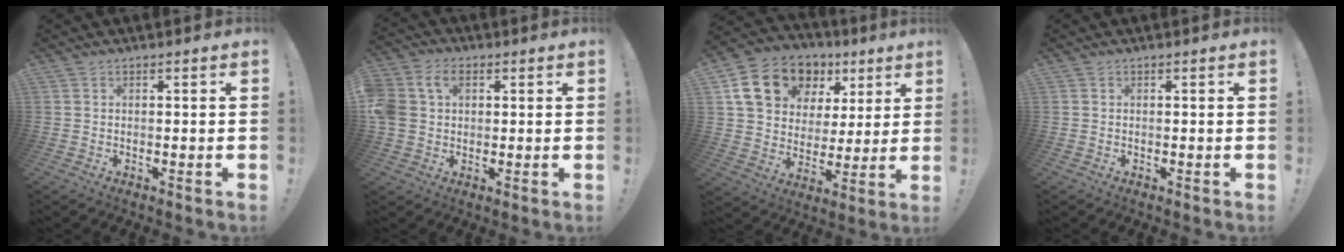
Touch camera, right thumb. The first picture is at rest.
{"total": 9.0, "force": [2.2, 6.8, 5.5], "torque": [-0.114, 0.006, 0.045]}
{"total": 18.3, "force": [9.1, 13.1, 9.0], "torque": [-0.143, -0.033, 0.182]}
{"total": 0.0}